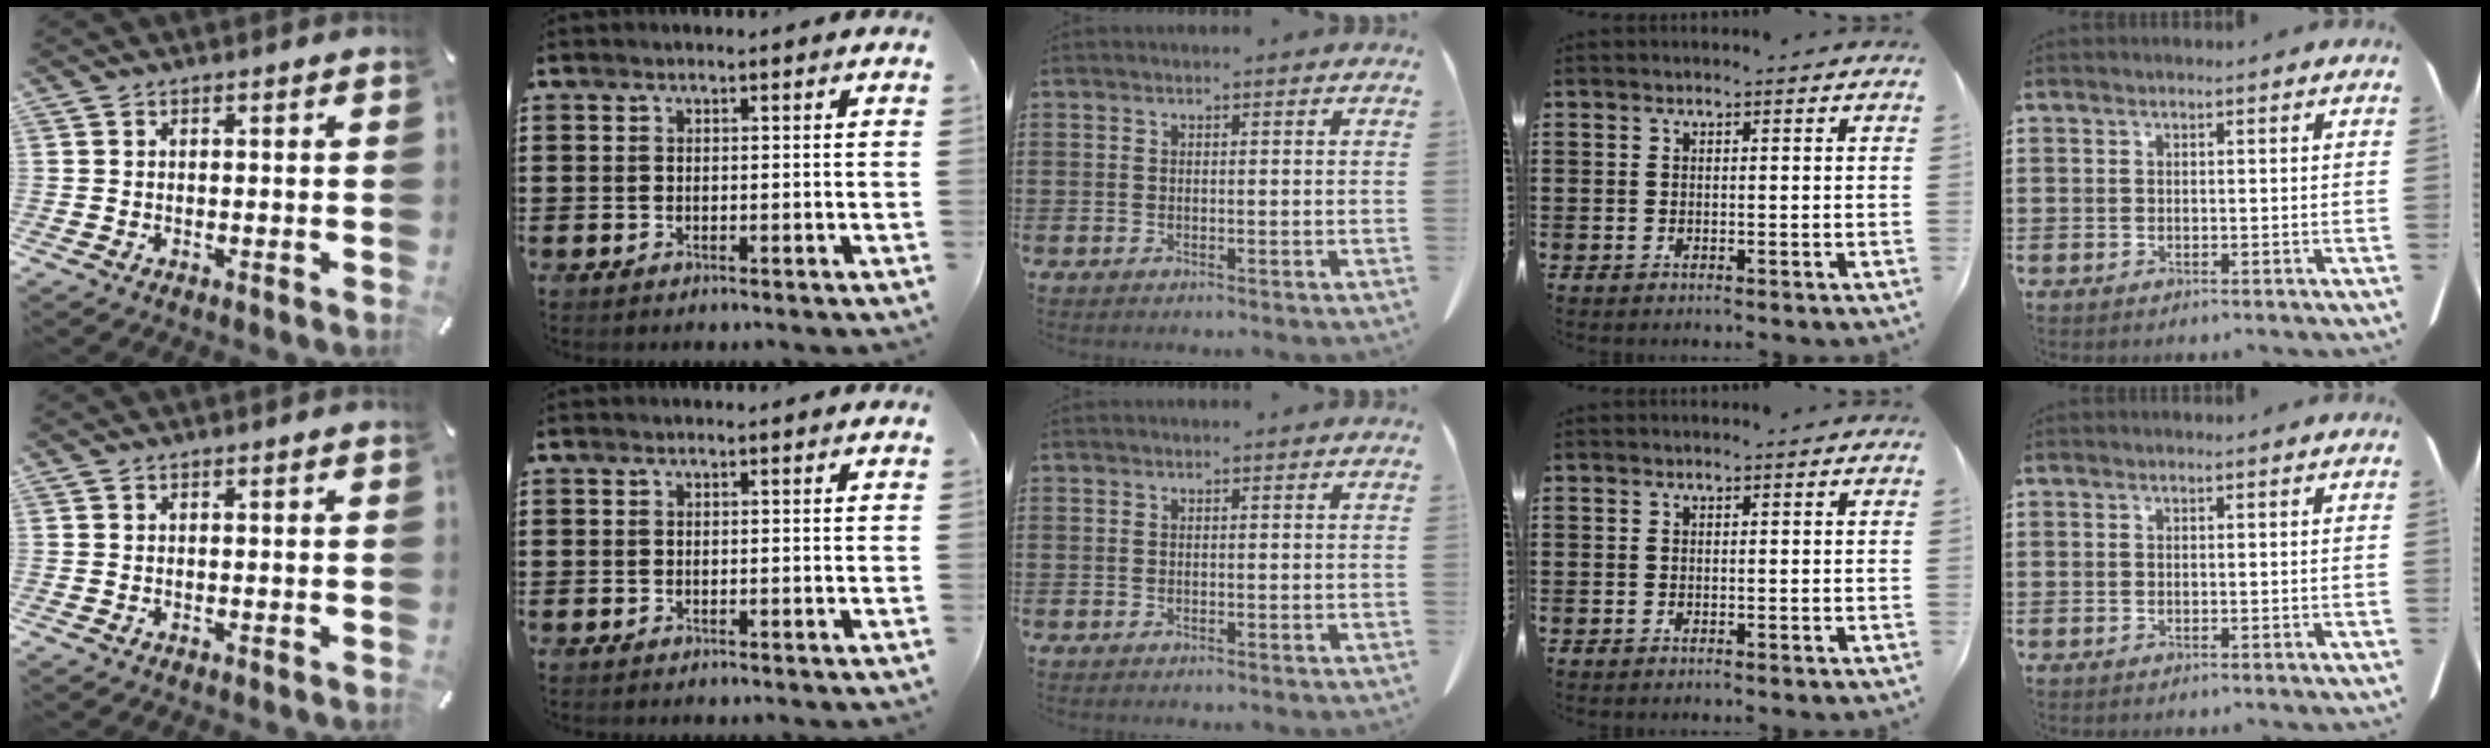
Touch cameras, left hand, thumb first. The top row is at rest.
{}